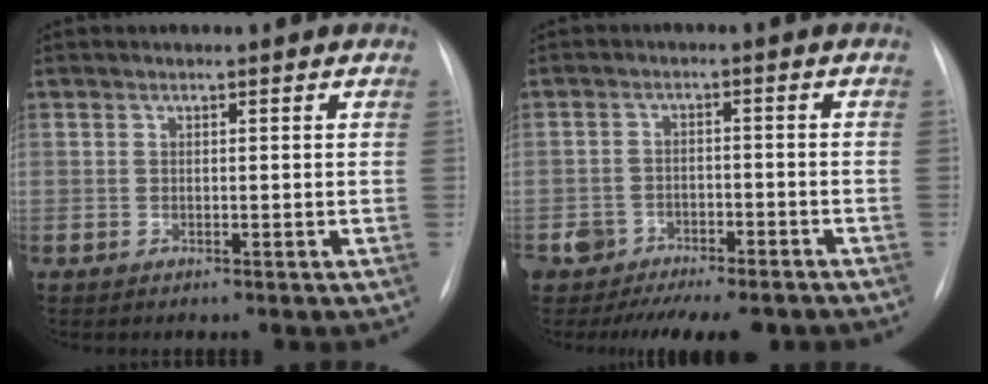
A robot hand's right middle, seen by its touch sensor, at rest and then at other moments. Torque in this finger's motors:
{"motor_torque": [0.22, -0.21, 0.18, 0.05]}